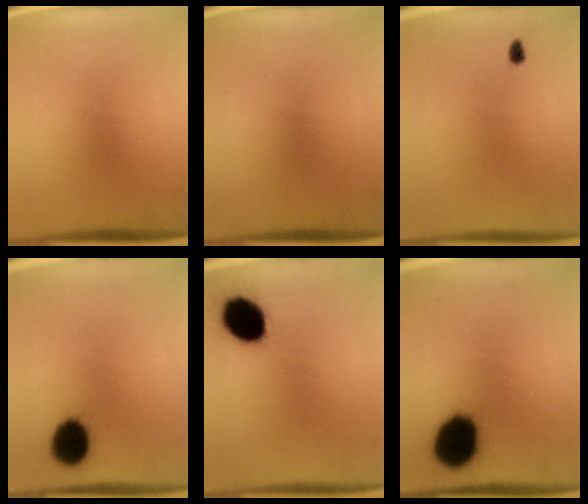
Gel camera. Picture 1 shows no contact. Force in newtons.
{"total": 0.0}
{"total": 1.5}
{"total": 9.5}
{"total": 13.9}
{"total": 15.8}